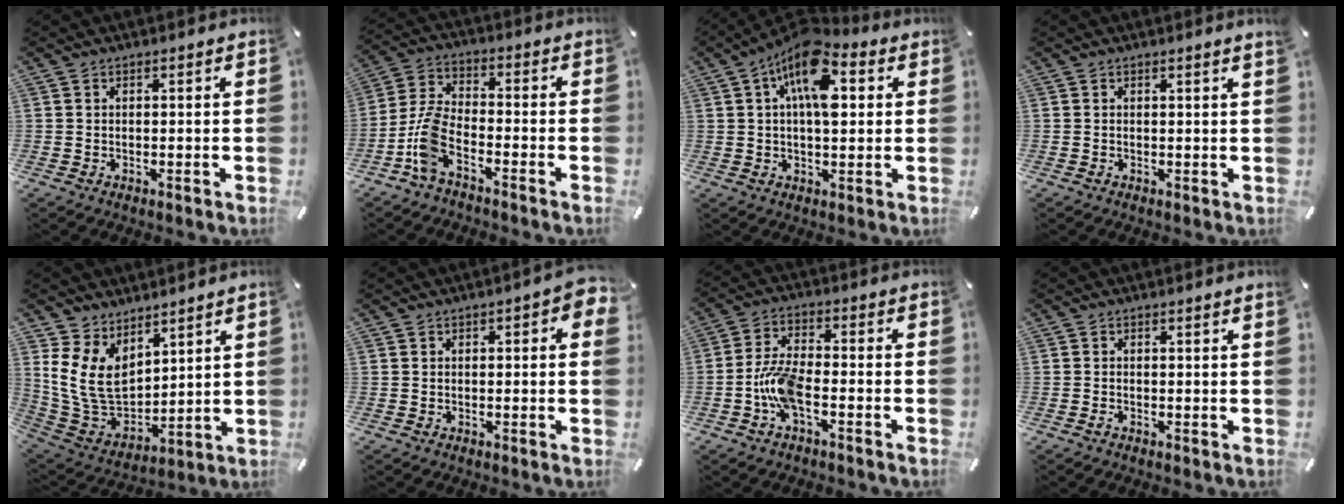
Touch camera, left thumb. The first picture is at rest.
{"total": 8.5, "force": [-5.2, 3.3, 6.0], "torque": [-0.155, -0.005, -0.103]}
{"total": 13.0, "force": [4.4, 6.6, 10.3], "torque": [-0.164, -0.015, 0.074]}
{"total": 0.6, "force": [0.3, -0.2, 0.5], "torque": [-0.009, -0.002, 0.004]}
{"total": 11.5, "force": [4.9, 8.6, 5.7], "torque": [-0.149, -0.039, 0.100]}
{"total": 2.6, "force": [0.3, 1.3, 2.2], "torque": [-0.025, 0.002, 0.000]}
{"total": 8.0, "force": [-3.4, 3.3, 6.5], "torque": [-0.139, 0.007, -0.063]}
{"total": 0.7, "force": [-0.1, -0.1, 0.7], "torque": [-0.011, -0.006, -0.001]}